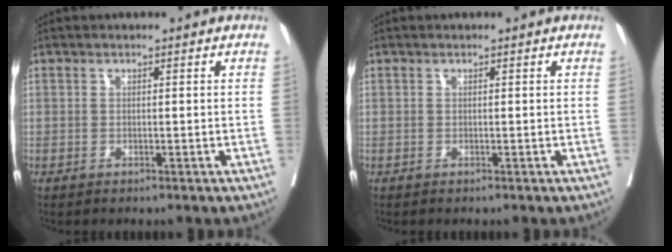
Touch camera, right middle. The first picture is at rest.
{"total": 0.0}